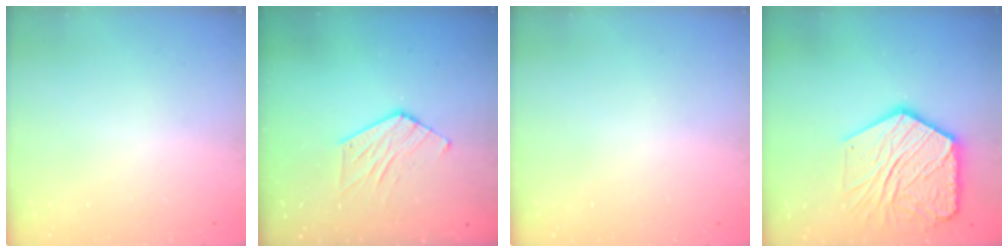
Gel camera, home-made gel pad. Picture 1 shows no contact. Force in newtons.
{"total": 7.7, "press": 7.6, "slide": 0.3}
{"total": 0.0}
{"total": 19.5, "press": 19.4, "slide": 1.5}